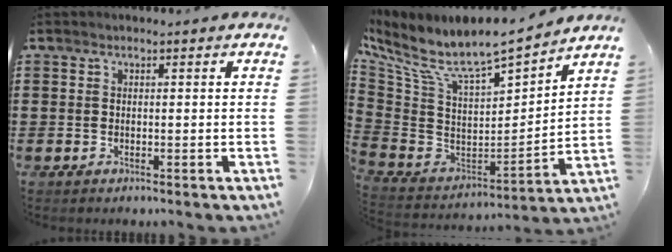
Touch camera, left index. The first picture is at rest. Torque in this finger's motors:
{"motor_torque": [2.14, 0.00, 1.00, 0.21]}